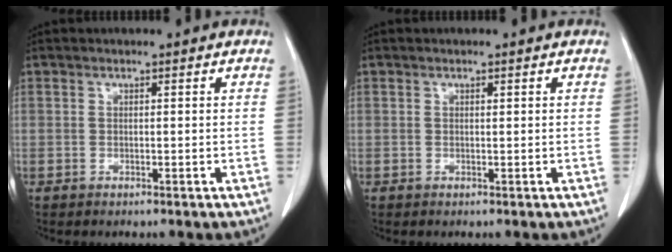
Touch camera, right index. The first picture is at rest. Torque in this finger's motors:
{"motor_torque": [0.06, -0.02, -0.04, -0.01]}